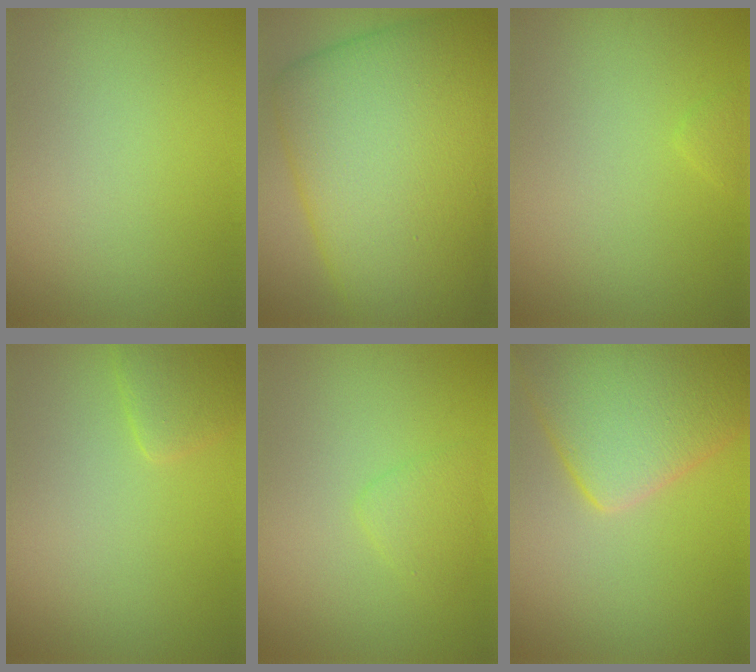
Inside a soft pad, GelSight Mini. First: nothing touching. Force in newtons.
{"total": 17.3, "press": 17.3, "slide": 0.2}
{"total": 0.6, "press": 0.6, "slide": 0.0}
{"total": 2.0, "press": 2.0, "slide": 0.1}
{"total": 1.6, "press": 1.6, "slide": 0.1}
{"total": 10.1, "press": 10.1, "slide": 0.6}